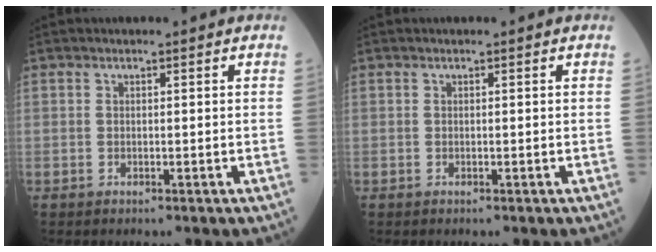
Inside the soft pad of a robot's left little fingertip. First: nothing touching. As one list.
[{"total": 0.0}]